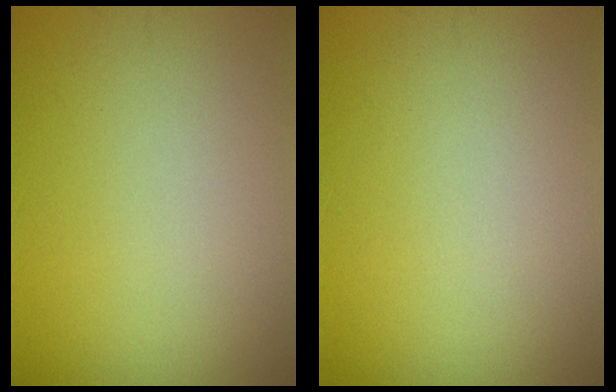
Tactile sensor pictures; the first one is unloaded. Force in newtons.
{"total": 0.0}